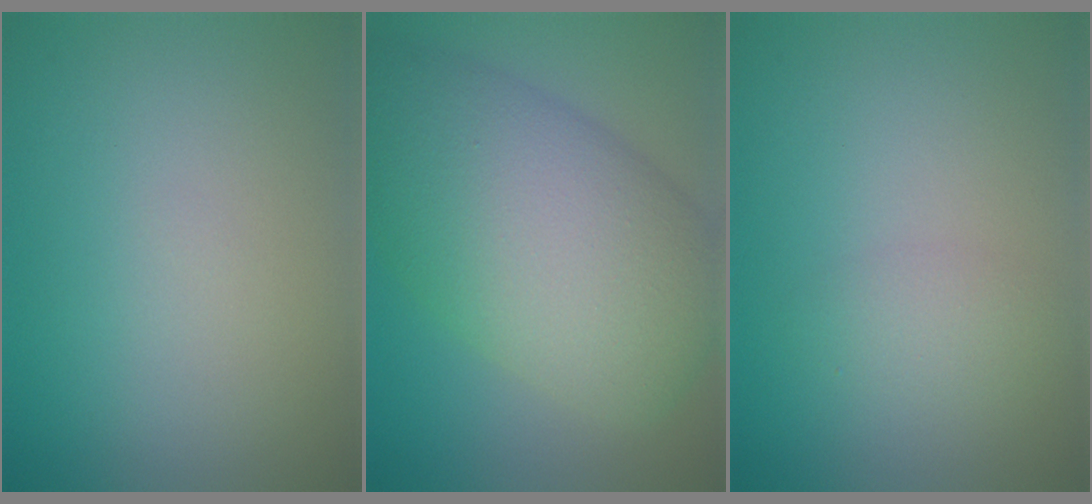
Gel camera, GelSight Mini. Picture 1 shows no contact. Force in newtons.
{"total": 12.1, "press": 12.1, "slide": 0.4}
{"total": 1.6, "press": 1.6, "slide": 0.0}